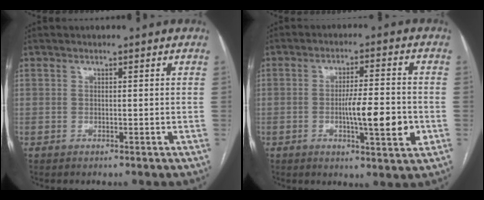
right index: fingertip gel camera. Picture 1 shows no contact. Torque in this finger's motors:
{"motor_torque": [1.28, -0.48, 0.31, 0.07]}